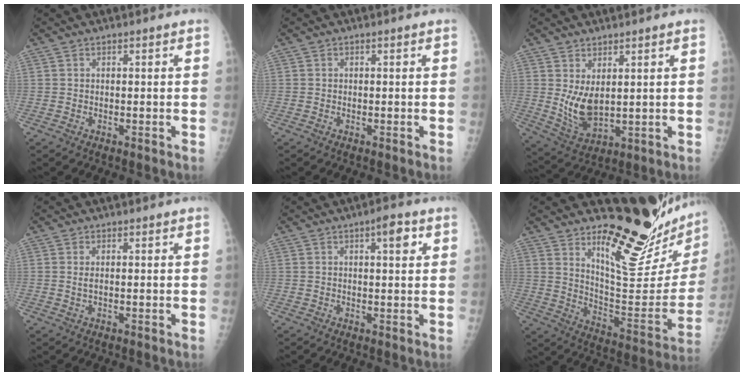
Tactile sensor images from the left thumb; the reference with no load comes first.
{"total": 0.0}
{"total": 7.4, "force": [1.7, 3.7, 6.1], "torque": [-0.110, -0.026, 0.050]}
{"total": 1.3, "force": [0.2, 0.5, 1.2], "torque": [-0.027, 0.000, 0.007]}
{"total": 4.0, "force": [1.7, 1.2, 3.4], "torque": [-0.043, -0.003, 0.022]}
{"total": 23.5, "force": [18.2, 6.0, 13.6], "torque": [-0.155, -0.167, 0.264]}